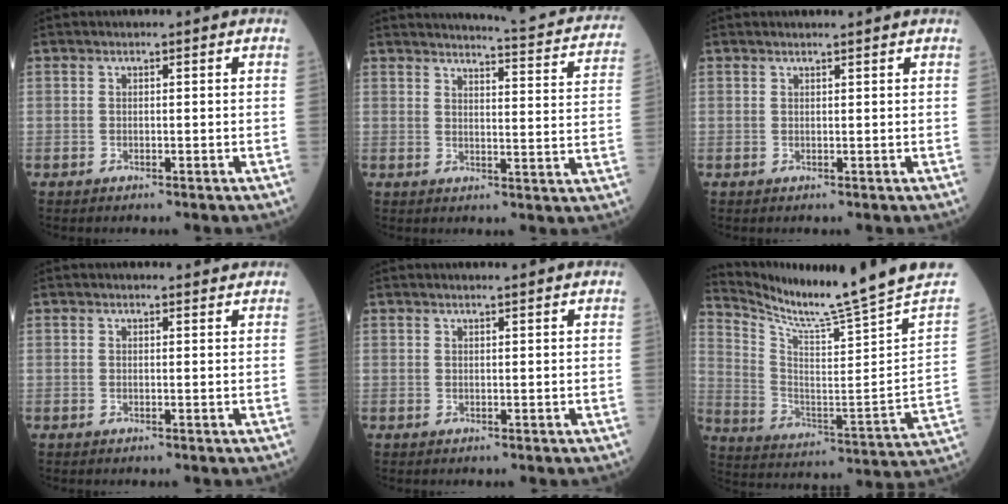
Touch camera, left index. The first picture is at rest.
{"total": 16.2, "force": [15.5, 0.5, 4.7], "torque": [-0.055, -0.072, 0.160]}
{"total": 1.9, "force": [1.7, -0.3, 0.6], "torque": [-0.011, 0.004, 0.024]}
{"total": 1.7, "force": [1.7, 0.1, 0.0], "torque": [-0.009, -0.003, 0.016]}
{"total": 2.6, "force": [2.4, -0.3, 0.9], "torque": [-0.014, 0.008, 0.030]}
{"total": 19.5, "force": [17.4, -3.3, 8.3], "torque": [-0.157, -0.112, 0.262]}